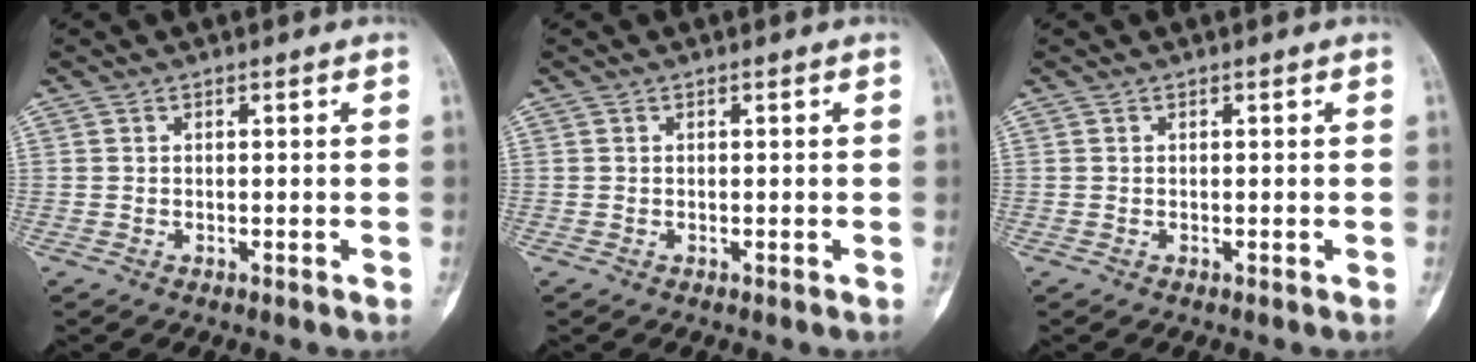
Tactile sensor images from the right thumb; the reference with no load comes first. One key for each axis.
{"total": 0.0}
{"total": 0.0}